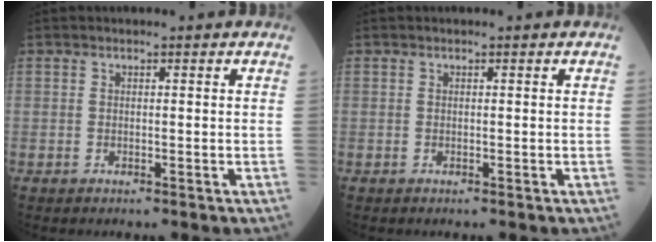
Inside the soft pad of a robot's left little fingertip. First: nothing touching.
{"total": 0.0}